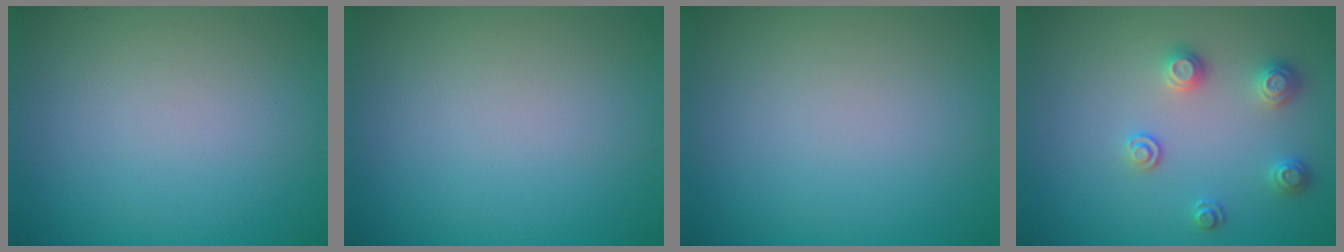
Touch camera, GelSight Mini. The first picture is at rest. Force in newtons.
{"total": 0.0}
{"total": 0.0}
{"total": 2.4, "press": 2.4, "slide": 0.4}